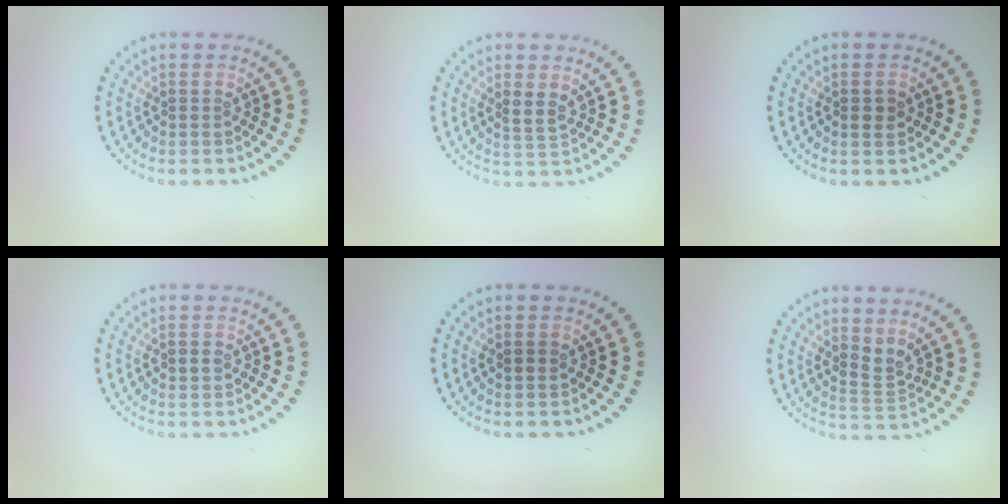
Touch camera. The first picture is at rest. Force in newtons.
{"total": 1.6, "press": 1.3, "slide": 0.9}
{"total": 1.1, "press": 1.1, "slide": 0.2}
{"total": 1.1, "press": 1.0, "slide": 0.3}
{"total": 0.7, "press": 0.7, "slide": 0.0}
{"total": 2.2, "press": 1.5, "slide": 1.6}